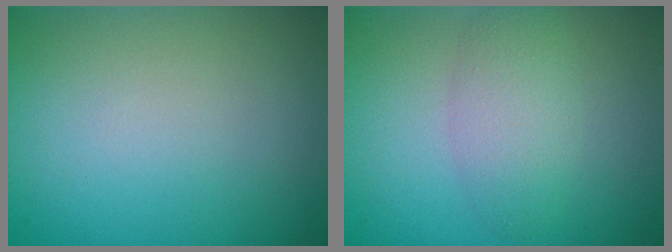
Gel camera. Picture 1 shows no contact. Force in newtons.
{"total": 3.1, "press": 3.1, "slide": 0.1}